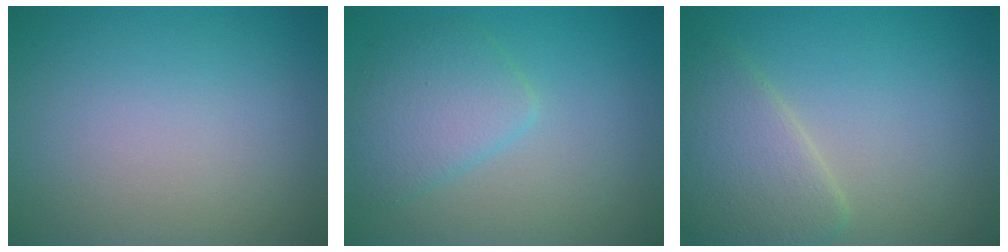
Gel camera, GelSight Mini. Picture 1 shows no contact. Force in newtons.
{"total": 3.5, "press": 3.5, "slide": 0.1}
{"total": 4.2, "press": 4.2, "slide": 0.1}